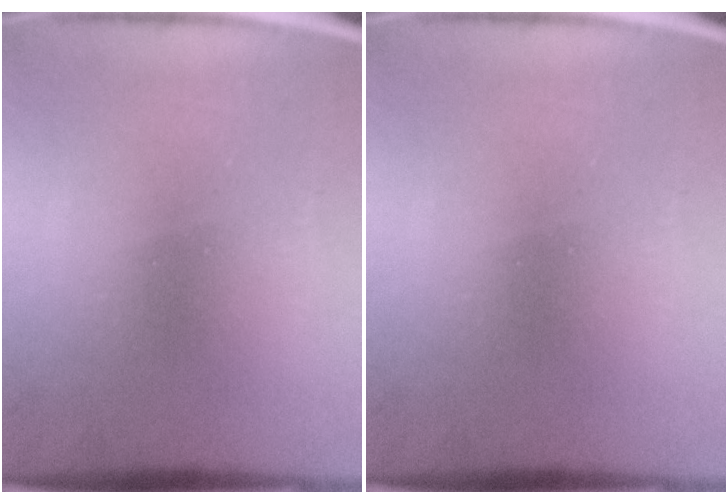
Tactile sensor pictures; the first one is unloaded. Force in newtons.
{"total": 0.0}